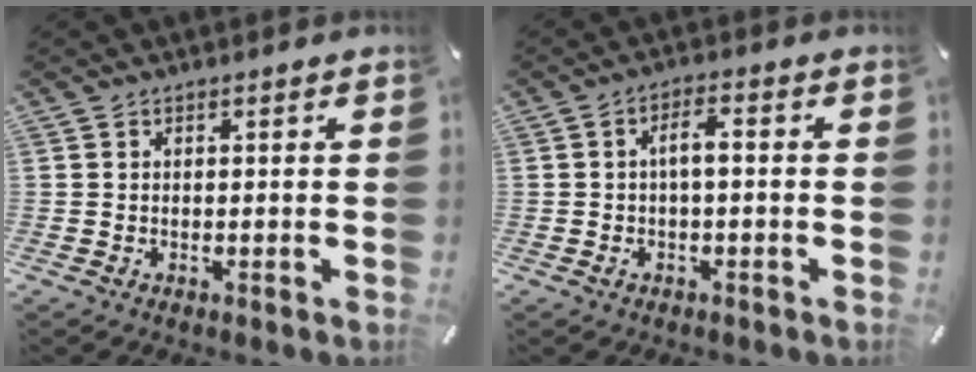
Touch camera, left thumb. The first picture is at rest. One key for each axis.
{"total": 4.5, "fx": -0.4, "fy": 1.6, "fz": 4.2, "tx": -0.069, "ty": 0.010, "tz": -0.010}